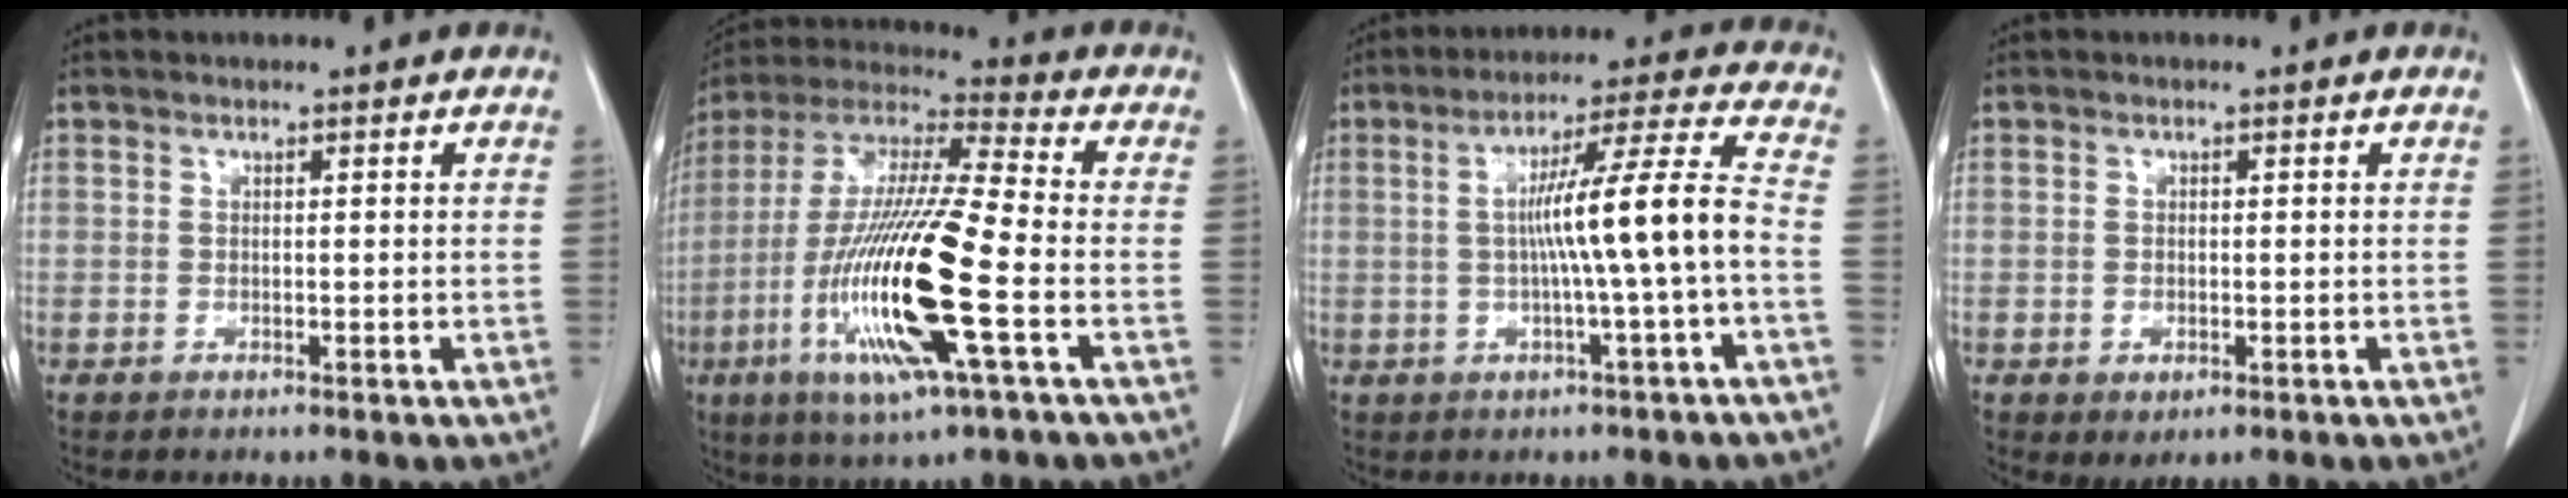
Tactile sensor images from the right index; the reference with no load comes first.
{"total": 20.5, "force": [-5.9, 1.5, 19.6], "torque": [-0.419, -0.026, -0.115]}
{"total": 10.7, "force": [-1.2, -1.4, 10.5], "torque": [-0.175, 0.017, -0.016]}
{"total": 1.9, "force": [-0.6, 1.1, 1.4], "torque": [-0.025, -0.004, -0.001]}